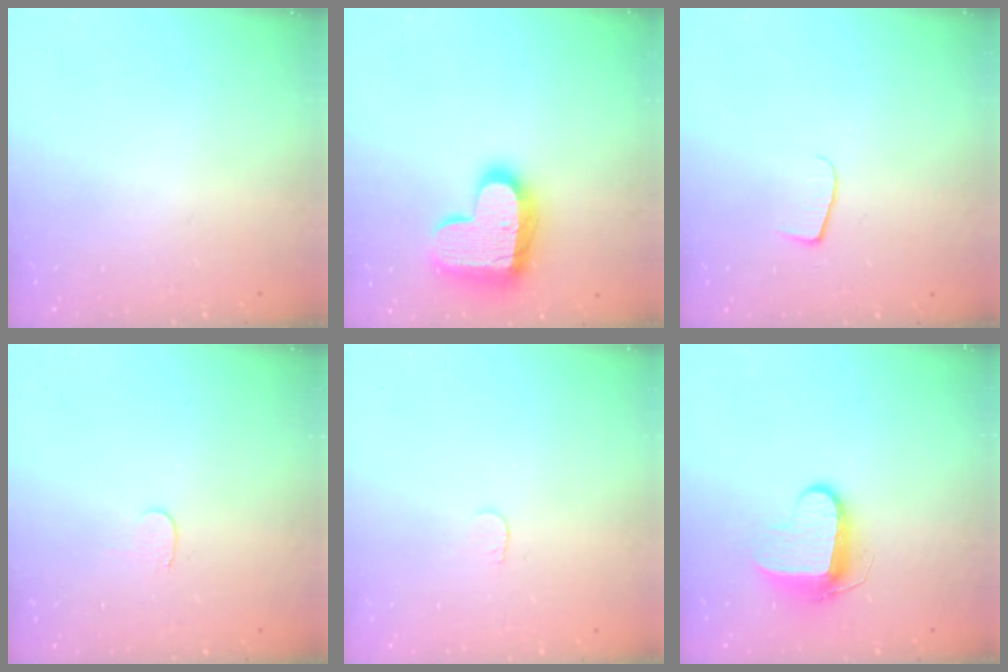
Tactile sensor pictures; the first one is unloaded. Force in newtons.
{"total": 17.7, "press": 17.7, "slide": 1.2}
{"total": 5.3, "press": 5.2, "slide": 0.4}
{"total": 3.7, "press": 3.7, "slide": 0.4}
{"total": 3.2, "press": 3.2, "slide": 0.3}
{"total": 9.0, "press": 9.0, "slide": 0.5}